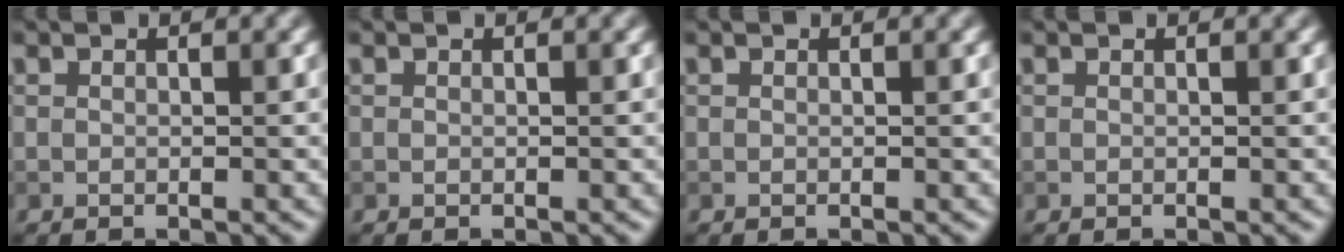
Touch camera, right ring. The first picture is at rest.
{"total": 0.0}
{"total": 0.0}
{"total": 0.0}